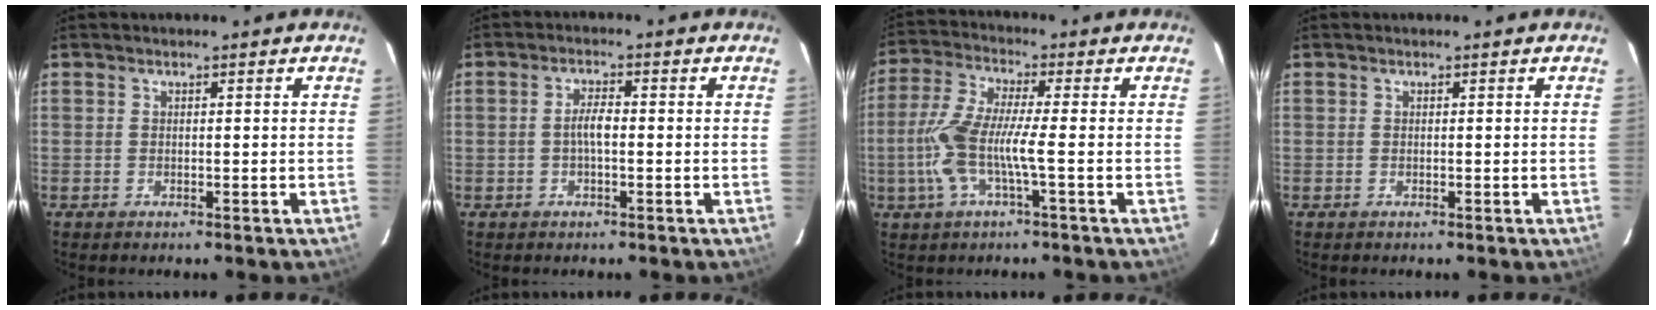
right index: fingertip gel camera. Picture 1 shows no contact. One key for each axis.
{"total": 2.8, "fx": -0.5, "fy": 0.7, "fz": 2.7, "tx": -0.053, "ty": 0.006, "tz": -0.009}
{"total": 9.9, "fx": -2.5, "fy": 1.0, "fz": 9.6, "tx": -0.212, "ty": -0.001, "tz": -0.048}
{"total": 0.0}